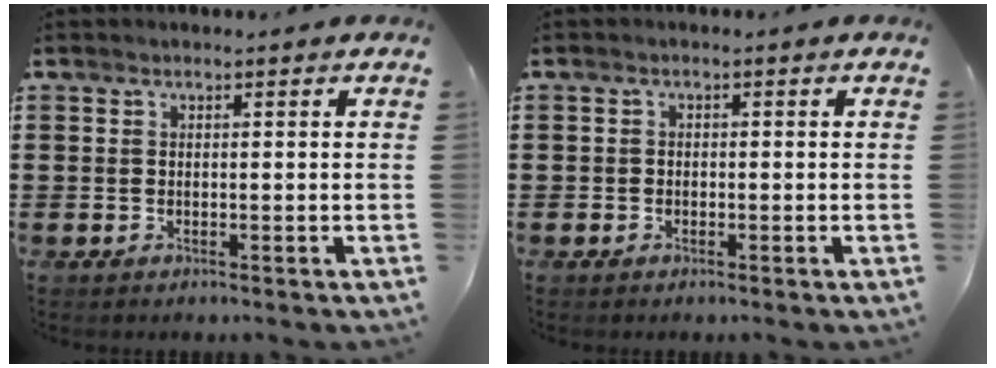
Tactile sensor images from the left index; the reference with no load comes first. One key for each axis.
{"total": 1.0, "fx": -0.7, "fy": 0.7, "fz": 0.1, "tx": -0.005, "ty": 0.002, "tz": -0.016}